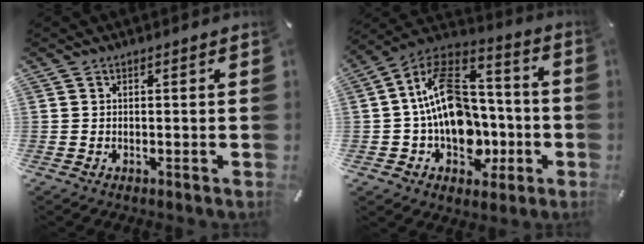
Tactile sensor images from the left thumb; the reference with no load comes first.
{"total": 20.2, "force": [-1.1, 15.2, 13.3], "torque": [-0.232, 0.005, -0.009]}